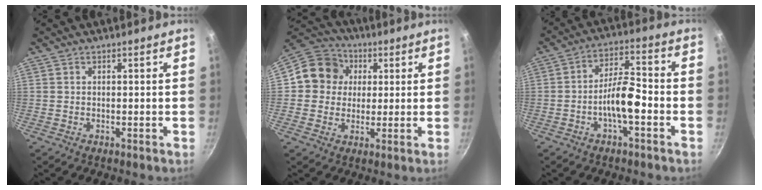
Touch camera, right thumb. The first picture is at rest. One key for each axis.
{"total": 11.0, "fx": 1.5, "fy": 10.2, "fz": 3.8, "tx": -0.045, "ty": 0.014, "tz": 0.017}
{"total": 8.8, "fx": -2.6, "fy": 3.2, "fz": 7.8, "tx": -0.134, "ty": 0.034, "tz": -0.049}